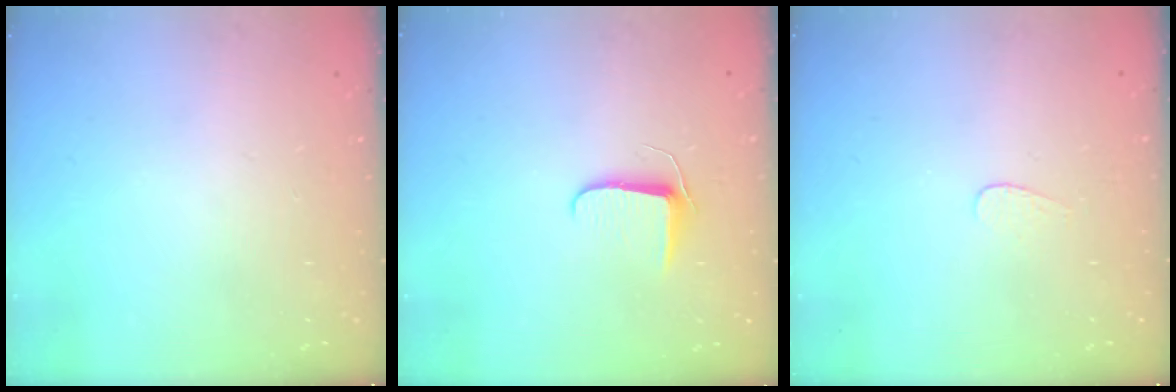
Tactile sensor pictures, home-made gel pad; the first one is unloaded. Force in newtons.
{"total": 6.4, "press": 6.3, "slide": 0.8}
{"total": 3.5, "press": 3.5, "slide": 0.3}